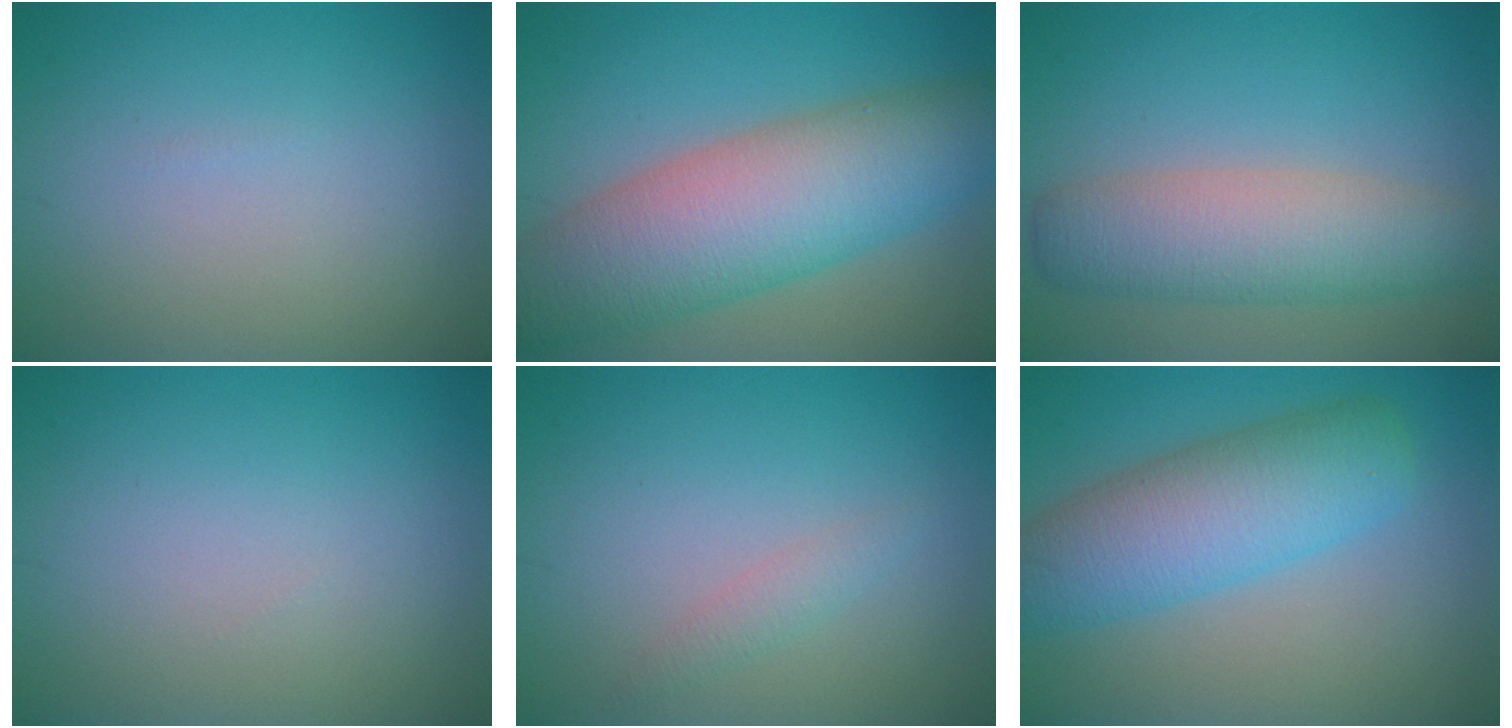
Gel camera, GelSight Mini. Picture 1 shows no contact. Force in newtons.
{"total": 10.6, "press": 10.6, "slide": 0.5}
{"total": 6.1, "press": 6.1, "slide": 0.0}
{"total": 0.0}
{"total": 1.2, "press": 1.2, "slide": 0.0}
{"total": 7.5, "press": 7.5, "slide": 0.2}